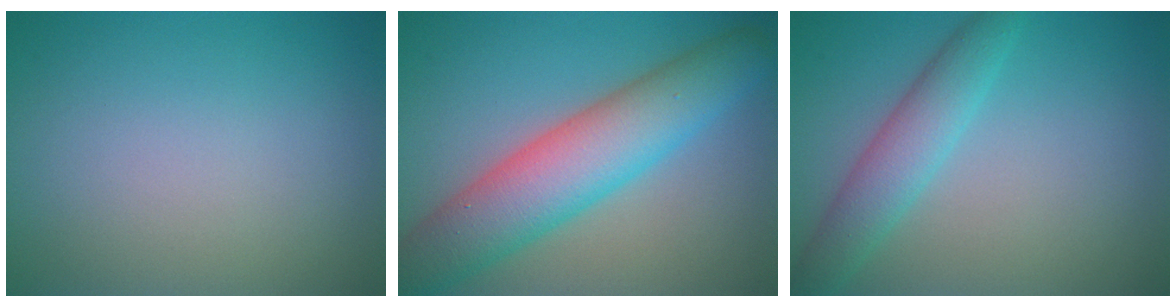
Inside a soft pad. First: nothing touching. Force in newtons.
{"total": 8.7, "press": 8.7, "slide": 0.5}
{"total": 3.8, "press": 3.8, "slide": 0.1}